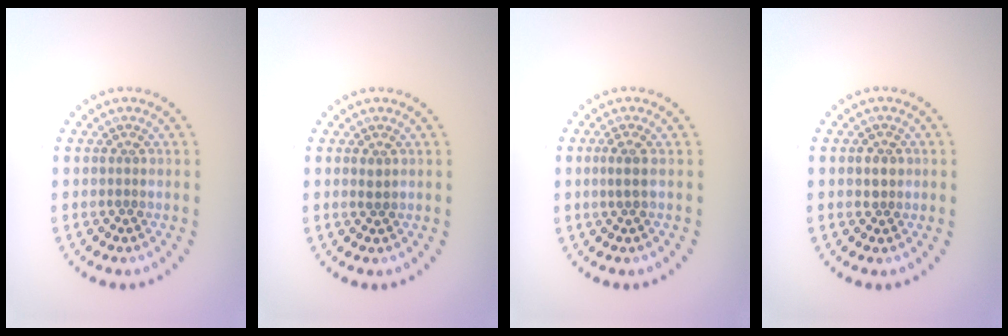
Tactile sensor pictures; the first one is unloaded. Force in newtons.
{"total": 0.7, "press": 0.7, "slide": 0.1}
{"total": 1.4, "press": 1.1, "slide": 0.8}
{"total": 1.3, "press": 1.2, "slide": 0.5}